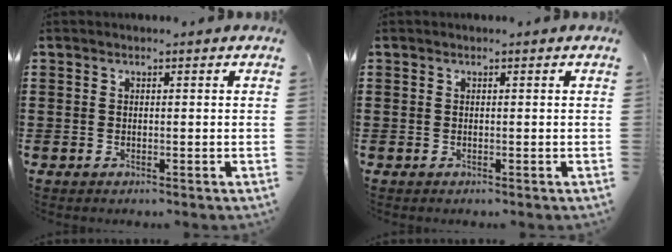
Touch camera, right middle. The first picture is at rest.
{"total": 0.0}